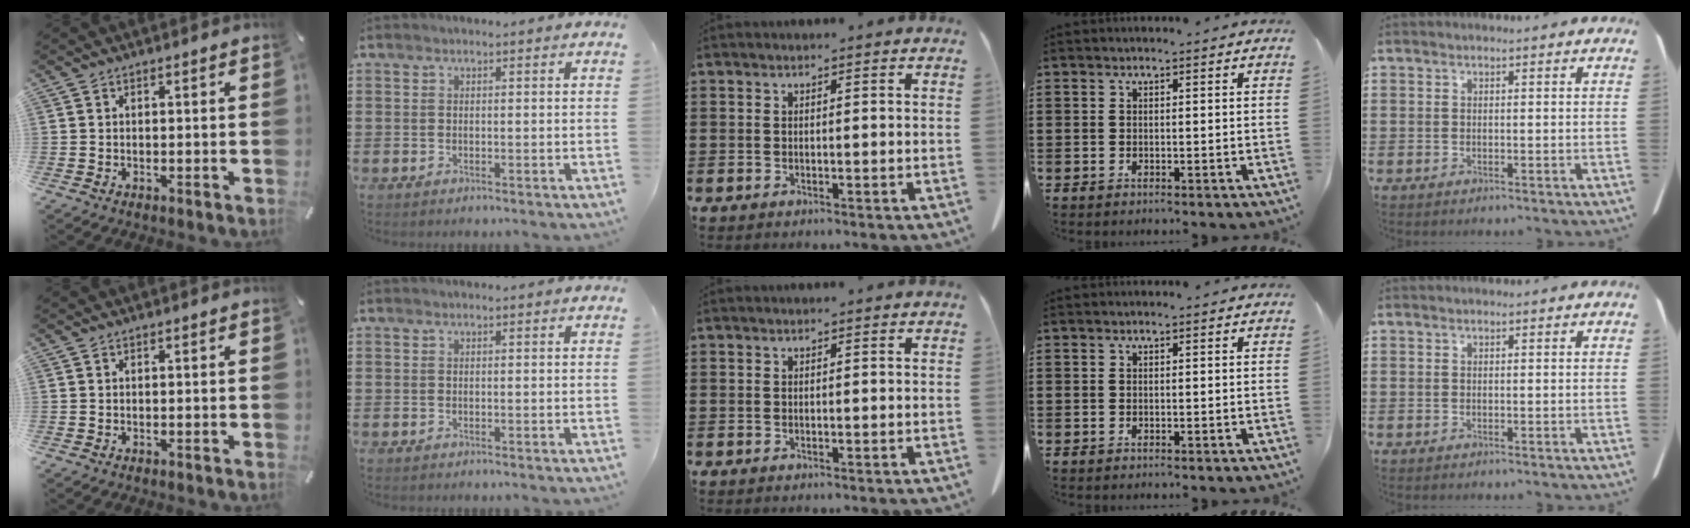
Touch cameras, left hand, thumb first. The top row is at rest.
{}